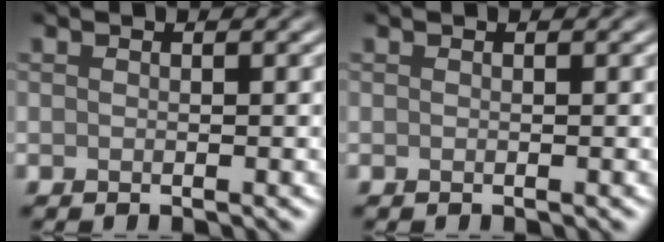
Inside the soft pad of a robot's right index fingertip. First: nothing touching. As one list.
[{"total": 0.0}]